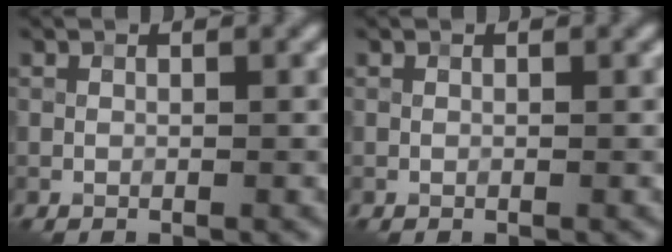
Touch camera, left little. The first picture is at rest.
{"total": 0.0}